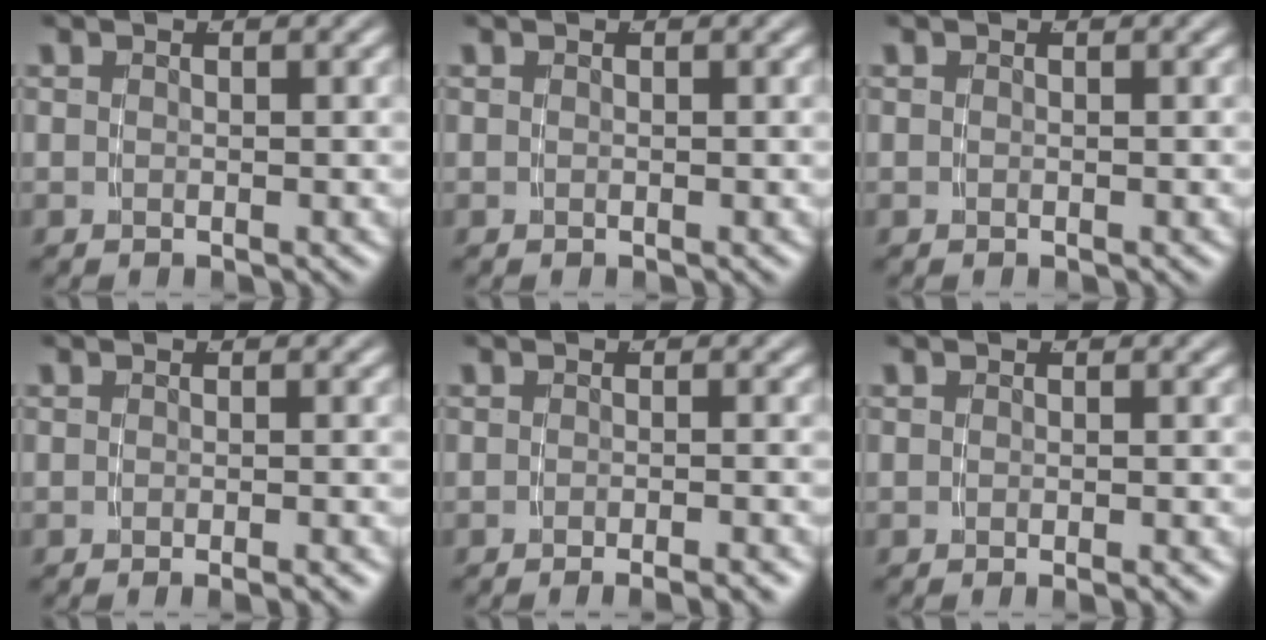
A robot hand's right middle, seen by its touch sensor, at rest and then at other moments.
{"total": 0.0}
{"total": 0.0}
{"total": 1.4, "force": [-1.2, -0.1, 0.6], "torque": [-0.006, 0.007, -0.024]}
{"total": 2.4, "force": [-2.2, -0.2, 1.0], "torque": [-0.006, 0.007, -0.040]}
{"total": 1.0, "force": [-0.9, -0.1, 0.5], "torque": [-0.006, 0.006, -0.018]}